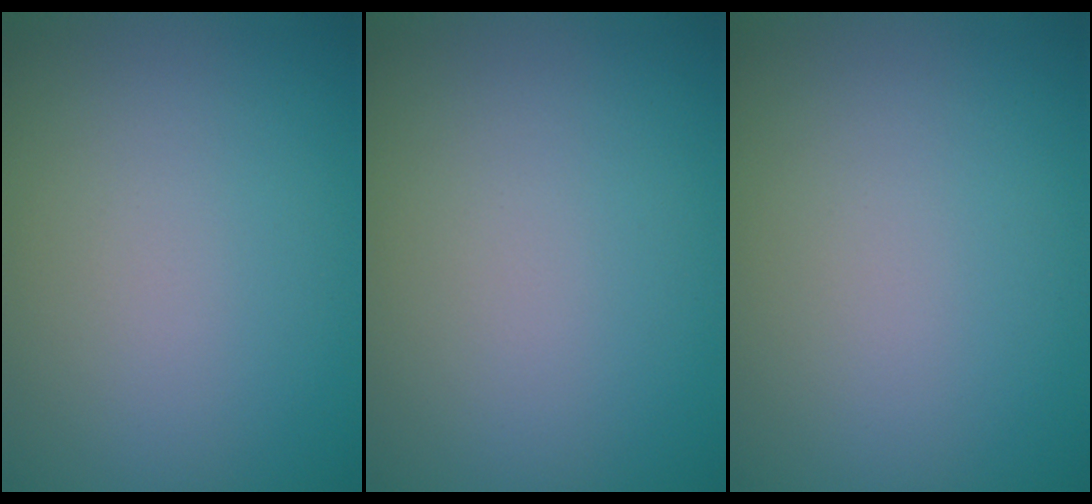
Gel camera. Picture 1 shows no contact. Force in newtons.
{"total": 0.0}
{"total": 0.0}